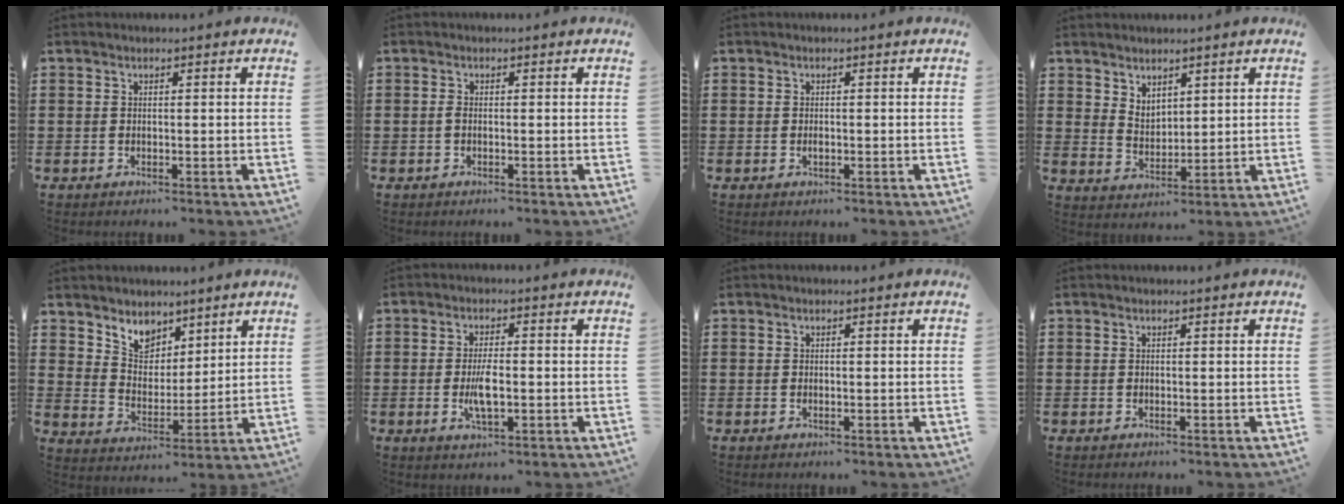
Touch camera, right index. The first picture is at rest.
{"total": 0.9, "force": [-0.3, 0.4, 0.8], "torque": [-0.024, -0.005, -0.007]}
{"total": 0.8, "force": [-0.2, 0.4, 0.6], "torque": [-0.013, -0.002, -0.003]}
{"total": 3.5, "force": [3.0, 1.9, 0.3], "torque": [-0.016, 0.001, 0.057]}
{"total": 6.0, "force": [4.7, 3.6, 0.9], "torque": [-0.040, -0.010, 0.087]}
{"total": 4.8, "force": [-0.9, 1.7, 4.4], "torque": [-0.092, -0.004, -0.018]}
{"total": 0.0}
{"total": 0.0}